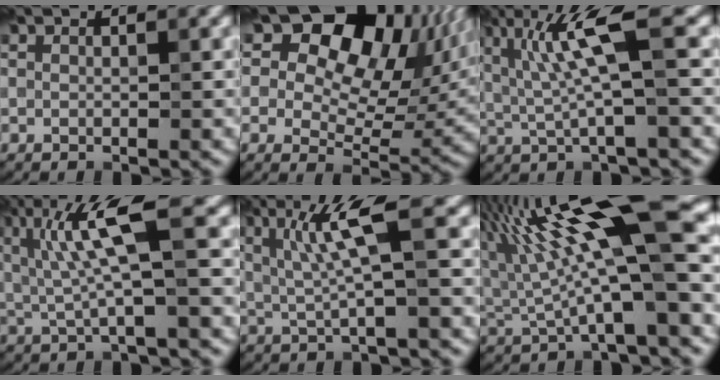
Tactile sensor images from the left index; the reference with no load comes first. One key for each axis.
{"total": 15.2, "fx": 8.3, "fy": 9.7, "fz": 8.3, "tx": -0.156, "ty": 0.056, "tz": 0.154}
{"total": 4.7, "fx": 0.5, "fy": -0.3, "fz": 4.6, "tx": -0.128, "ty": -0.005, "tz": 0.041}
{"total": 4.8, "fx": 0.5, "fy": -0.2, "fz": 4.7, "tx": -0.131, "ty": -0.005, "tz": 0.041}
{"total": 3.6, "fx": 0.1, "fy": -0.7, "fz": 3.5, "tx": -0.108, "ty": -0.003, "tz": 0.035}
{"total": 11.9, "fx": 2.4, "fy": 2.5, "fz": 11.4, "tx": -0.210, "ty": 0.011, "tz": 0.066}